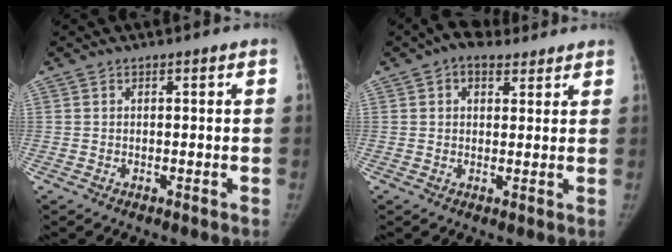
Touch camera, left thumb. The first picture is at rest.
{"total": 6.3, "force": [3.9, 4.1, 2.8], "torque": [-0.021, -0.003, 0.061]}